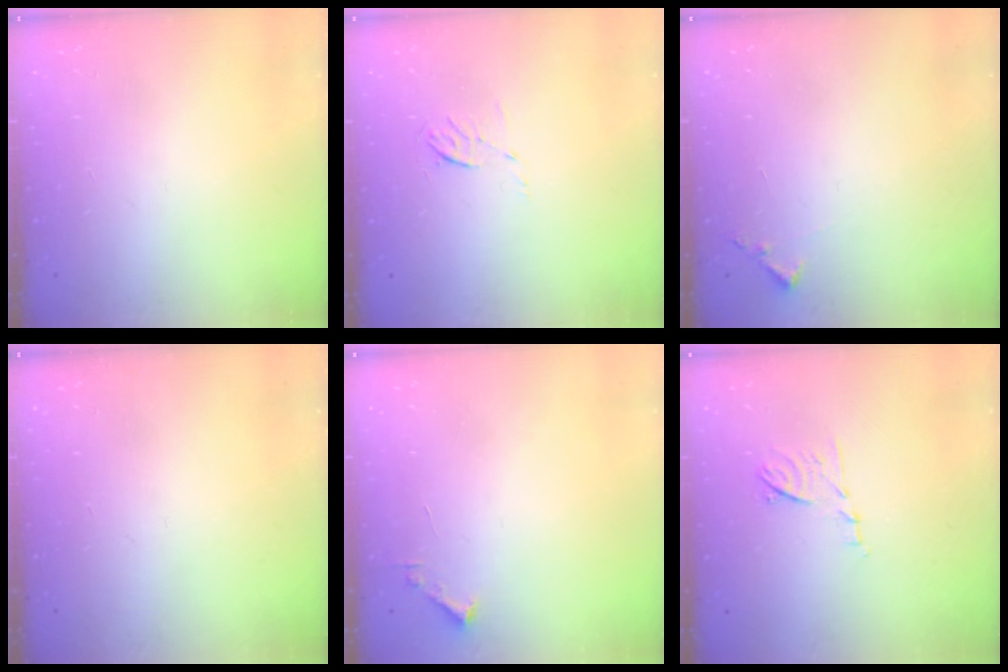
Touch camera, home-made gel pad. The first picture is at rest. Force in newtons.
{"total": 4.2, "press": 3.9, "slide": 1.6}
{"total": 5.2, "press": 5.2, "slide": 0.6}
{"total": 0.0}
{"total": 1.7, "press": 1.7, "slide": 0.2}
{"total": 8.2, "press": 8.2, "slide": 0.8}